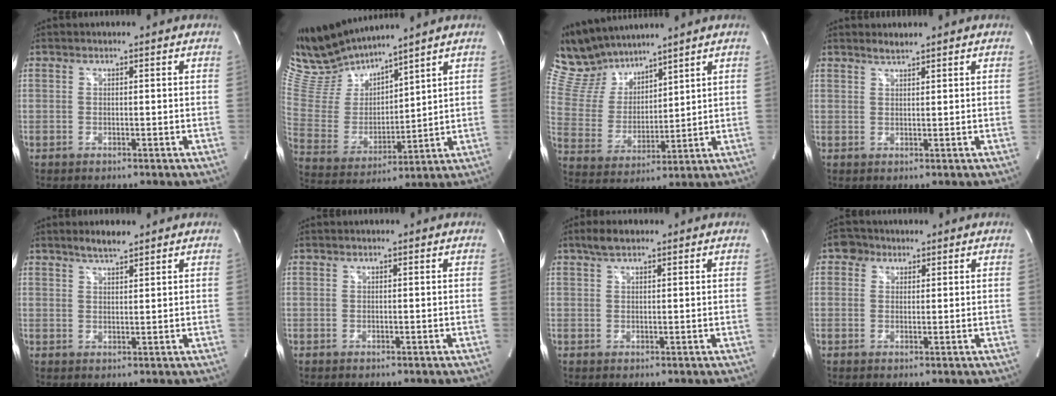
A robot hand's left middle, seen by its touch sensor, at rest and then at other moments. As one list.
[{"total": 11.5, "force": [11.1, 0.9, 2.7], "torque": [-0.077, 0.000, 0.241]}, {"total": 11.0, "force": [10.1, 3.4, 2.6], "torque": [-0.075, 0.020, 0.212]}, {"total": 1.3, "force": [1.3, -0.2, 0.3], "torque": [-0.009, 0.000, 0.028]}, {"total": 3.2, "force": [2.7, 0.3, 1.6], "torque": [-0.039, 0.001, 0.050]}, {"total": 0.0}, {"total": 2.7, "force": [2.0, 1.0, 1.6], "torque": [-0.037, 0.010, 0.038]}, {"total": 2.5, "force": [1.4, 2.0, 0.5], "torque": [-0.010, 0.006, 0.020]}]